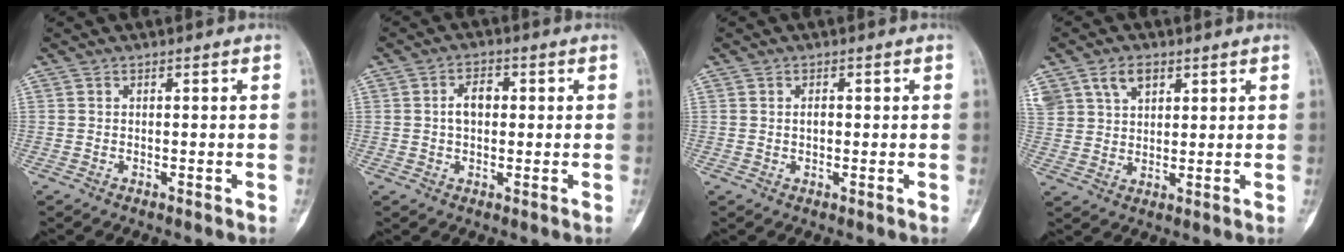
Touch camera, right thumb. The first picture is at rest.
{"total": 4.4, "force": [0.4, 2.9, 3.2], "torque": [-0.044, 0.014, 0.003]}
{"total": 1.5, "force": [0.1, 1.0, 1.1], "torque": [-0.011, 0.008, 0.001]}
{"total": 9.2, "force": [4.7, 6.4, 4.5], "torque": [-0.078, 0.003, 0.094]}